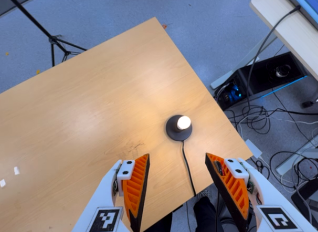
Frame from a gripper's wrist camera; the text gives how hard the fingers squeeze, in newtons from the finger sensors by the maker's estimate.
{"total": 0.0}